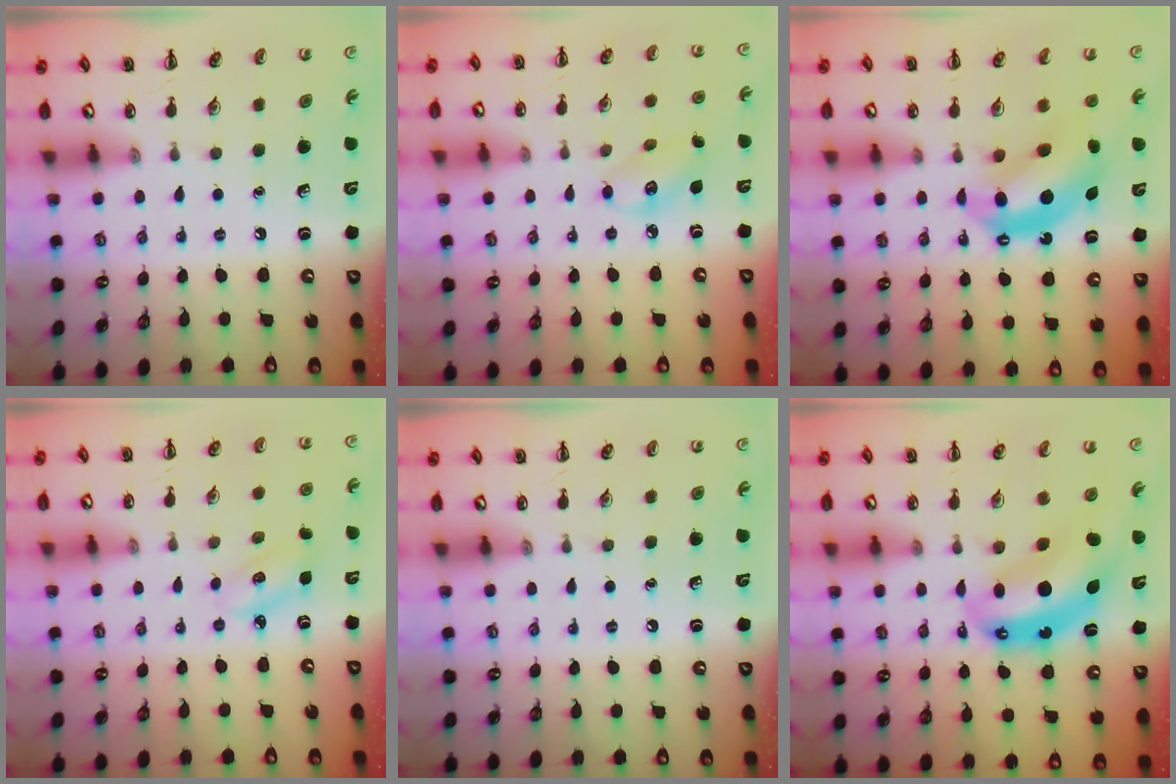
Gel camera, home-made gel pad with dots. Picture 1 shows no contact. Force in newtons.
{"total": 5.5, "press": 5.4, "slide": 0.8}
{"total": 10.9, "press": 10.5, "slide": 2.7}
{"total": 4.3, "press": 4.3, "slide": 0.8}
{"total": 0.0}
{"total": 9.8, "press": 9.5, "slide": 2.2}